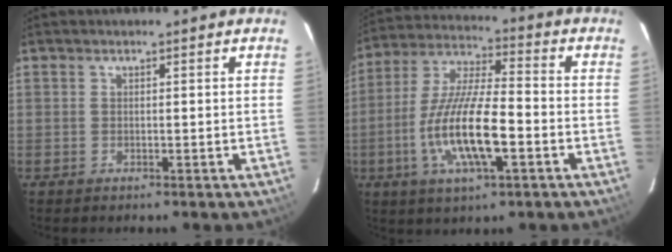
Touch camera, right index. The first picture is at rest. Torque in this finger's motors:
{"motor_torque": [1.33, -0.80, 1.05, 0.21]}